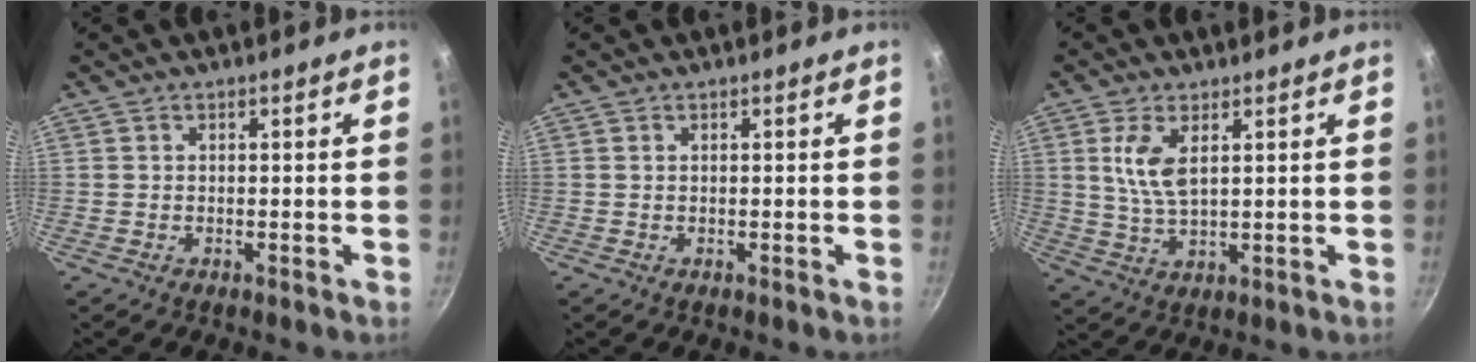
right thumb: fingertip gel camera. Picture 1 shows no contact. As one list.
[{"total": 0.0}, {"total": 6.6, "force": [2.2, 2.9, 5.5], "torque": [-0.106, -0.014, 0.048]}]